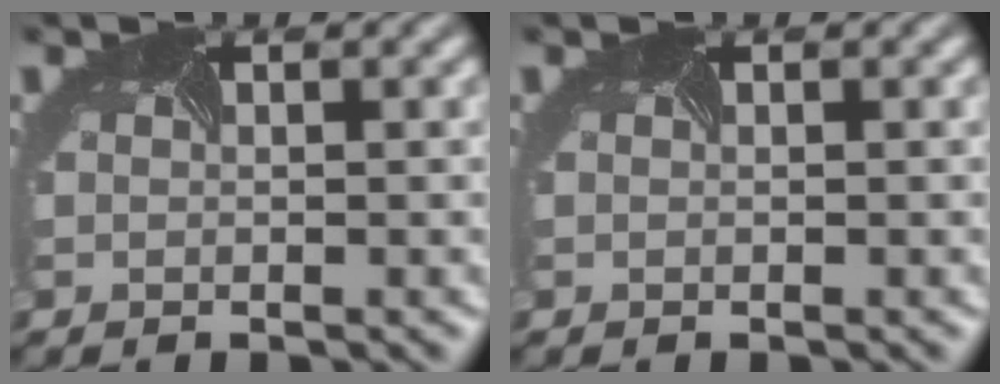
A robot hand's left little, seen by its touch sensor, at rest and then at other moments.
{"total": 0.0}